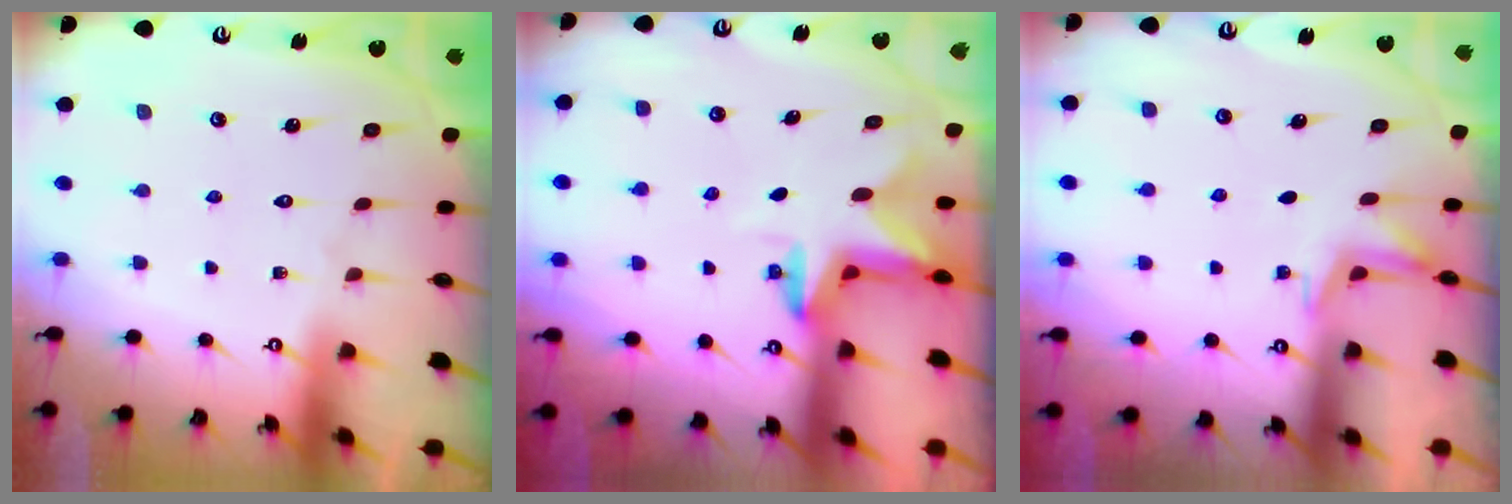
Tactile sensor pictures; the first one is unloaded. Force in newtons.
{"total": 2.7, "press": 2.7, "slide": 0.5}
{"total": 4.3, "press": 4.1, "slide": 1.3}